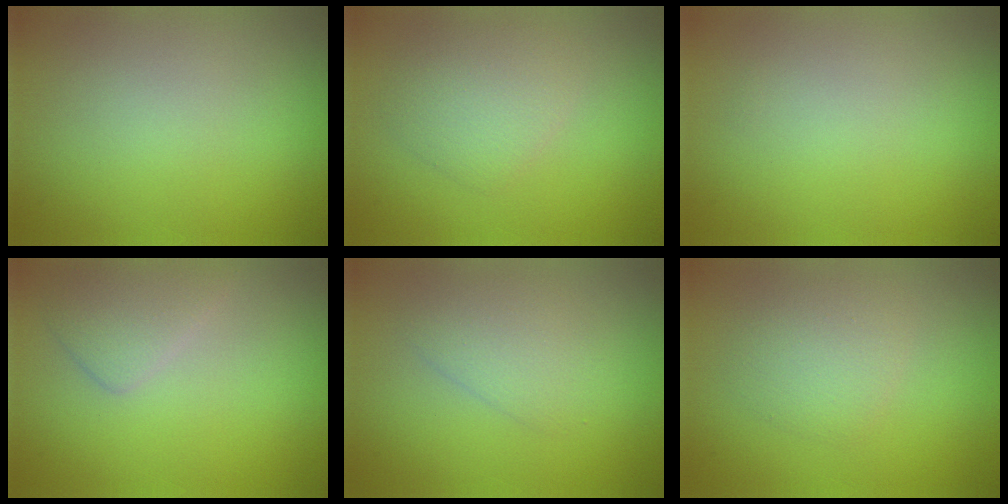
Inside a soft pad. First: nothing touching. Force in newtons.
{"total": 2.8, "press": 2.8, "slide": 0.1}
{"total": 0.0}
{"total": 2.2, "press": 2.2, "slide": 0.1}
{"total": 2.2, "press": 2.2, "slide": 0.0}
{"total": 2.3, "press": 2.3, "slide": 0.2}